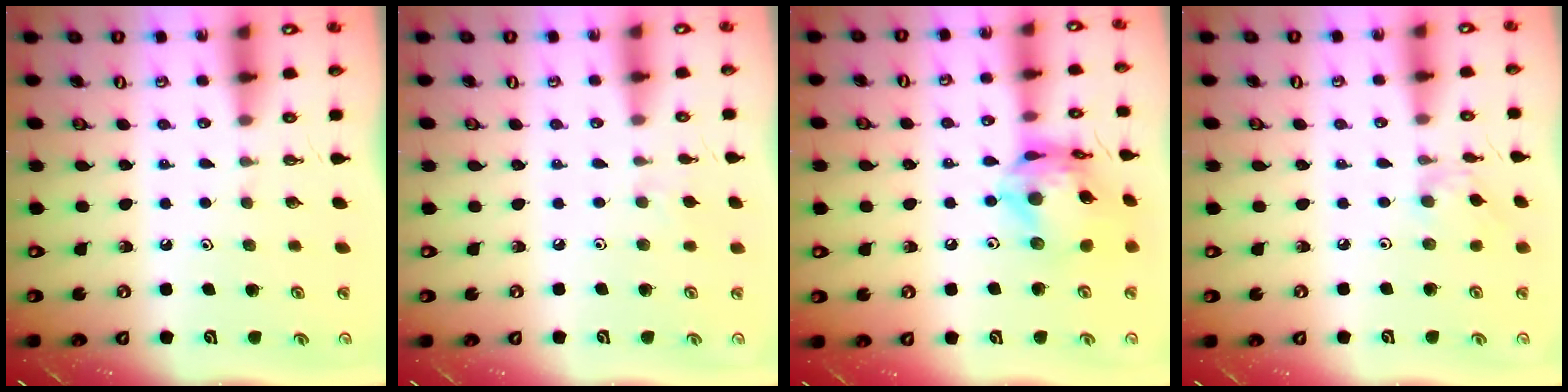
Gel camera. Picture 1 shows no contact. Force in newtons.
{"total": 4.5, "press": 4.4, "slide": 0.8}
{"total": 15.7, "press": 15.6, "slide": 1.5}
{"total": 2.7, "press": 2.6, "slide": 0.3}